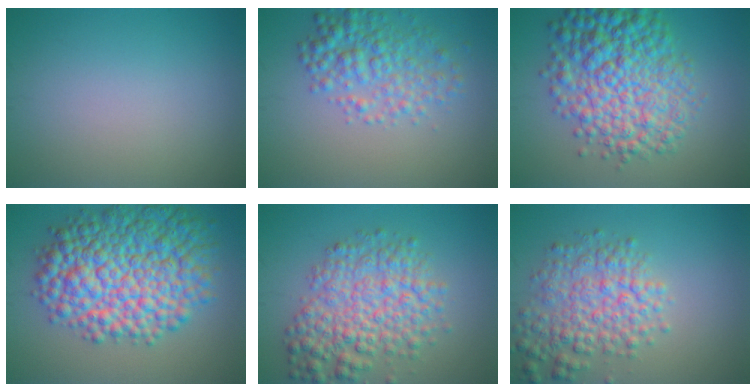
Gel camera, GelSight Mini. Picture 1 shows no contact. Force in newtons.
{"total": 4.3, "press": 4.3, "slide": 0.2}
{"total": 9.7, "press": 9.7, "slide": 0.1}
{"total": 12.2, "press": 12.2, "slide": 0.2}
{"total": 7.1, "press": 7.1, "slide": 0.2}
{"total": 5.5, "press": 5.5, "slide": 0.2}